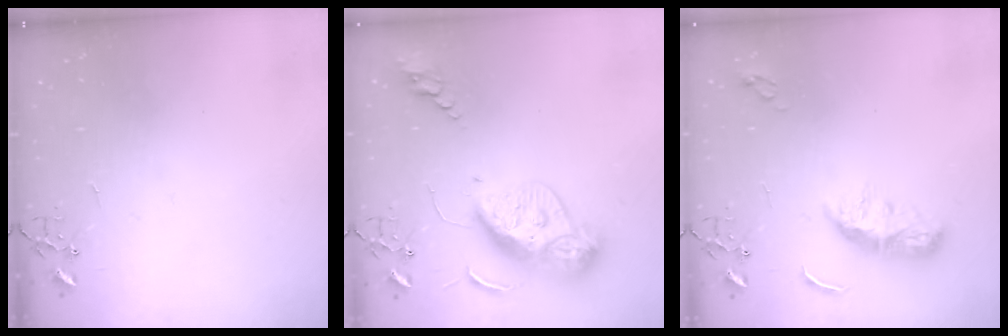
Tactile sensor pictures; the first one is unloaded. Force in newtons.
{"total": 14.4, "press": 14.4, "slide": 1.3}
{"total": 9.1, "press": 9.1, "slide": 0.2}